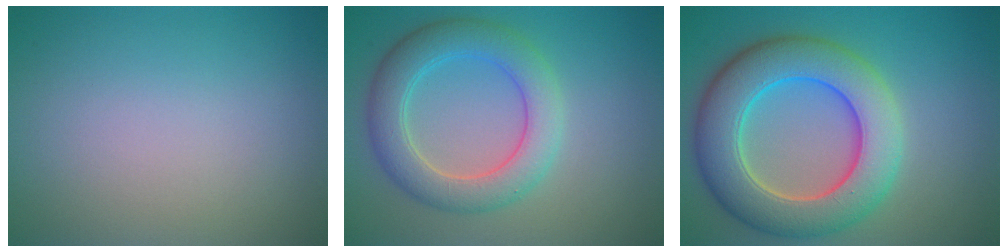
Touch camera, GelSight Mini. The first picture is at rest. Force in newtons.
{"total": 5.4, "press": 5.4, "slide": 0.2}
{"total": 9.2, "press": 9.2, "slide": 0.4}